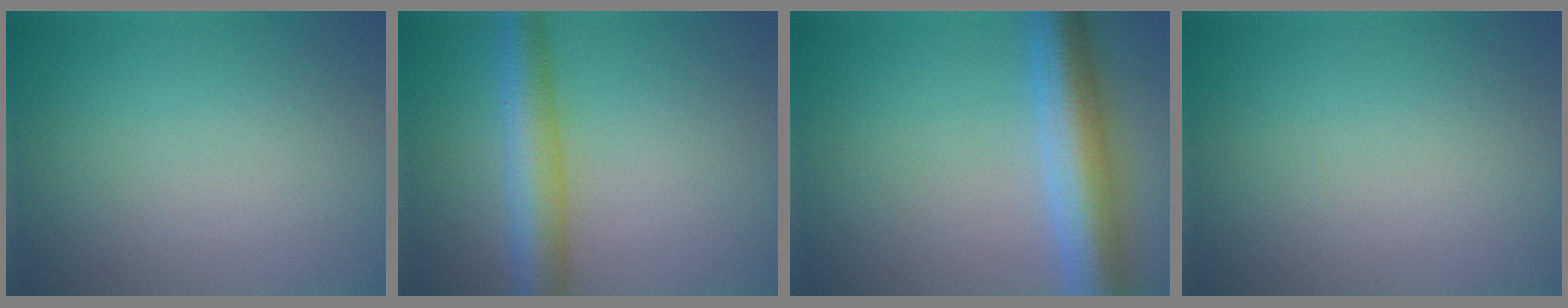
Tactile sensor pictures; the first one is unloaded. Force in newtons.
{"total": 5.5, "press": 5.5, "slide": 0.2}
{"total": 6.8, "press": 6.8, "slide": 0.1}
{"total": 0.0}